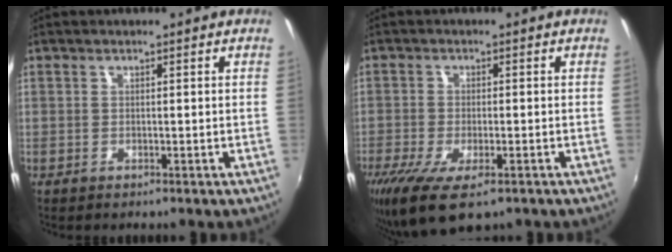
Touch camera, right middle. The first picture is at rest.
{"total": 10.6, "force": [-6.6, 3.7, 7.5], "torque": [-0.164, -0.045, -0.109]}